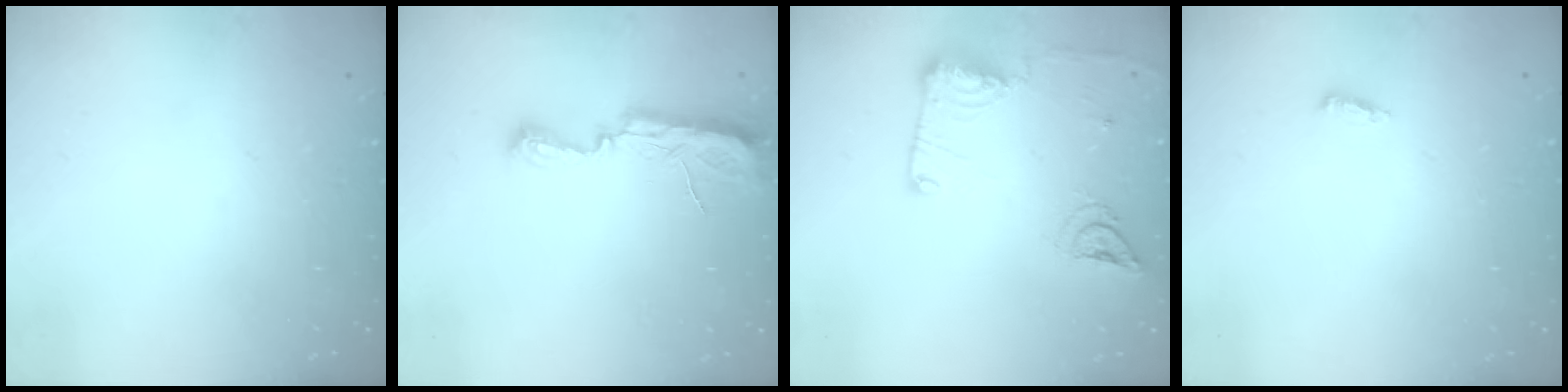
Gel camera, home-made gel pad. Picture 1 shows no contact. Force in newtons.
{"total": 7.9, "press": 7.8, "slide": 0.8}
{"total": 13.5, "press": 13.4, "slide": 1.7}
{"total": 2.7, "press": 2.5, "slide": 1.0}